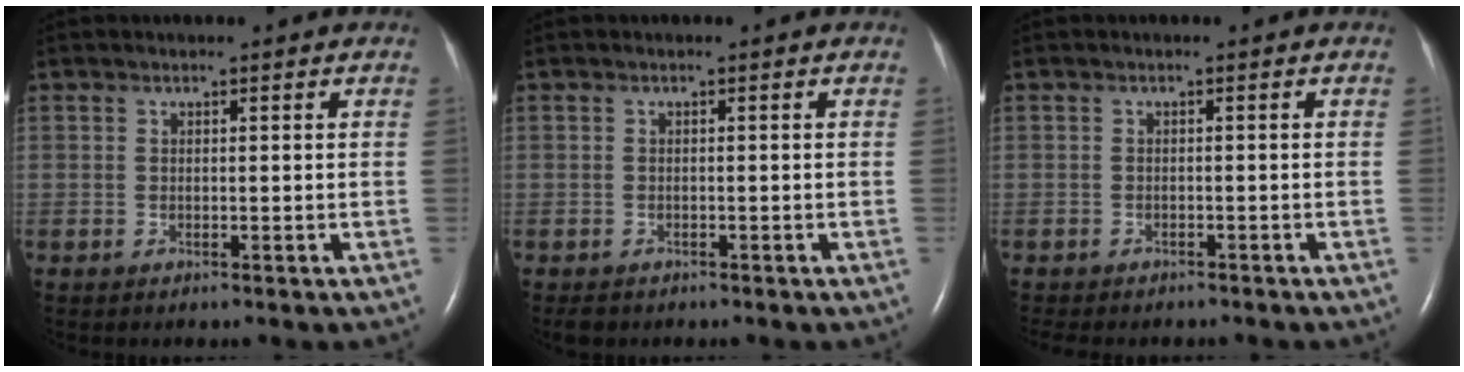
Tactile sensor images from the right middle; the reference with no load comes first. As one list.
[{"total": 1.3, "force": [-1.0, 0.7, 0.3], "torque": [-0.011, -0.001, -0.013]}, {"total": 7.6, "force": [-6.6, 2.5, 2.9], "torque": [-0.044, -0.001, -0.080]}]